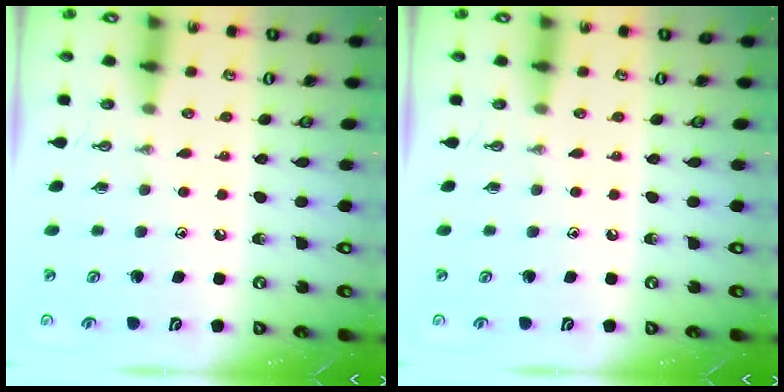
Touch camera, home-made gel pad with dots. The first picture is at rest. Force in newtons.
{"total": 0.0}